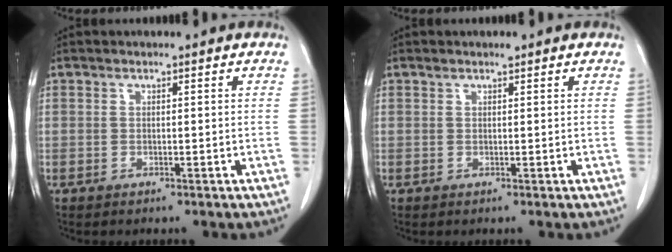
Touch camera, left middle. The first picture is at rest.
{"total": 0.7, "force": [0.6, 0.1, 0.3], "torque": [-0.010, 0.005, 0.011]}